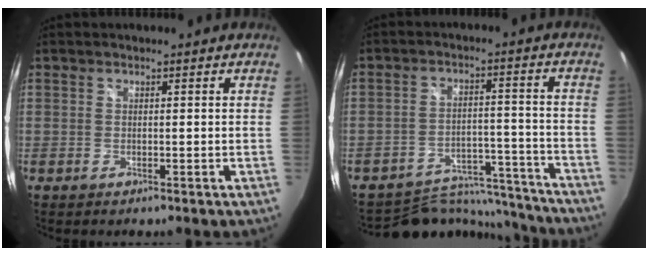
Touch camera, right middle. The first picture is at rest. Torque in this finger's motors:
{"motor_torque": [-0.65, -0.72, -0.05, -0.05]}